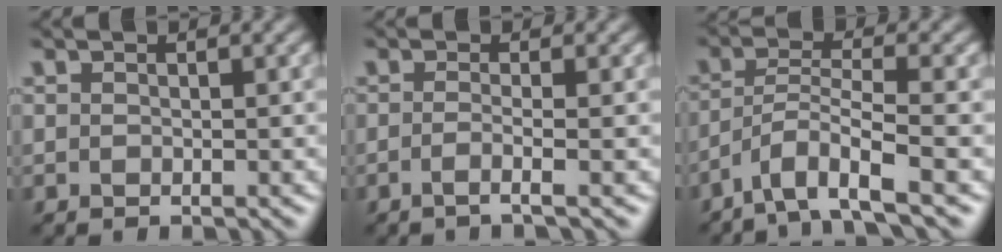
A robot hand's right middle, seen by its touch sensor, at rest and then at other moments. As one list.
[{"total": 1.7, "force": [-0.6, 0.4, 1.5], "torque": [-0.018, -0.007, -0.023]}, {"total": 5.1, "force": [-3.4, 0.7, 3.7], "torque": [-0.068, 0.003, -0.072]}]